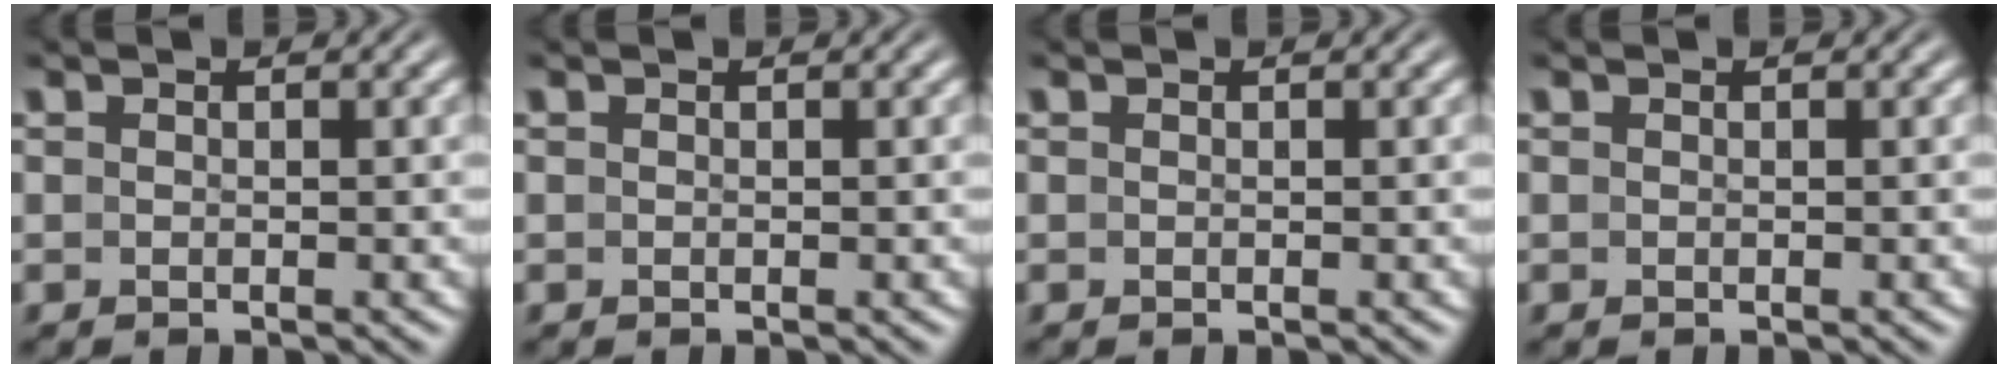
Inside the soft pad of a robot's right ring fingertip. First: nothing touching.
{"total": 0.0}
{"total": 0.0}
{"total": 0.0}